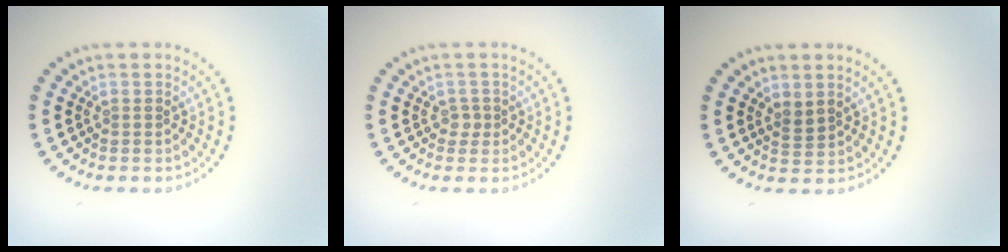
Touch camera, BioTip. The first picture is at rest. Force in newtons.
{"total": 0.9, "press": 0.7, "slide": 0.5}
{"total": 1.2, "press": 1.0, "slide": 0.7}